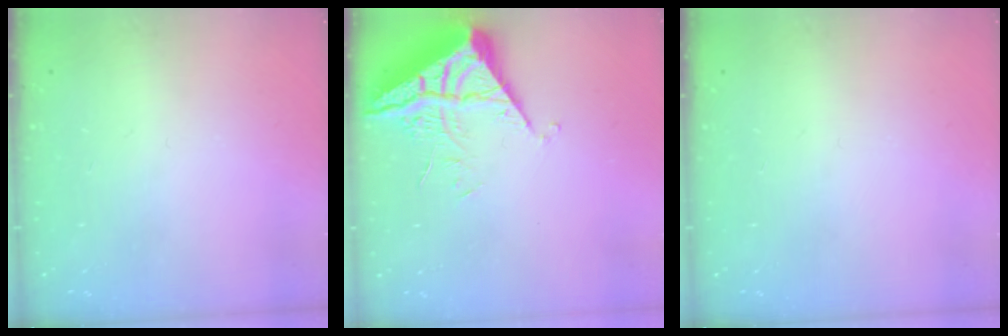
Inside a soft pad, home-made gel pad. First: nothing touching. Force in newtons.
{"total": 6.6, "press": 6.6, "slide": 0.6}
{"total": 0.0}